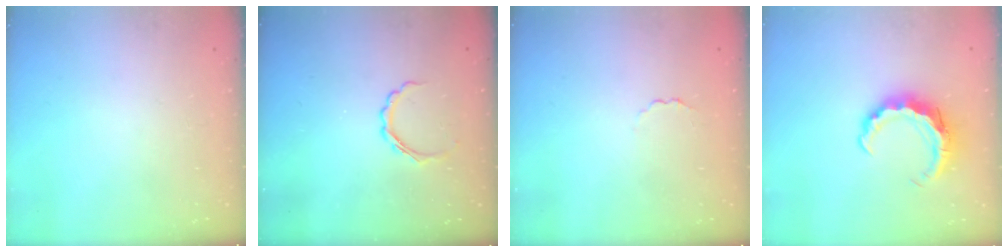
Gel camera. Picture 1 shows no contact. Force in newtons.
{"total": 3.9, "press": 3.8, "slide": 0.7}
{"total": 1.7, "press": 1.7, "slide": 0.5}
{"total": 8.5, "press": 8.5, "slide": 0.8}